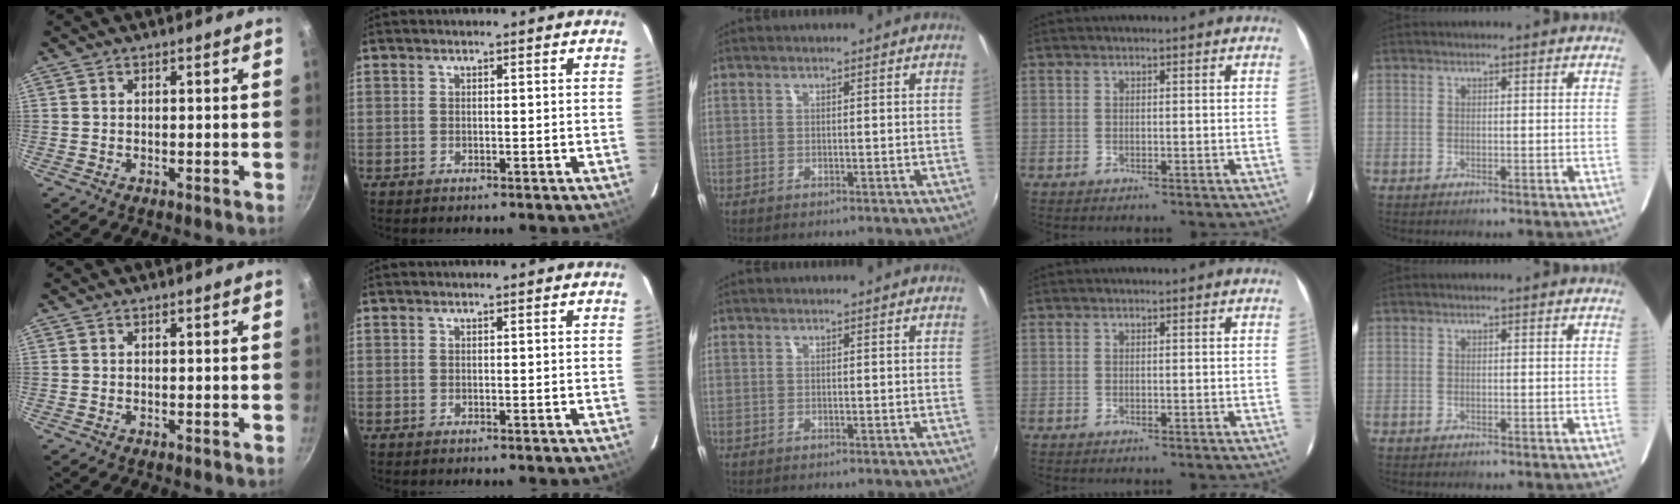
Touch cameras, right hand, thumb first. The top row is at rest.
{}